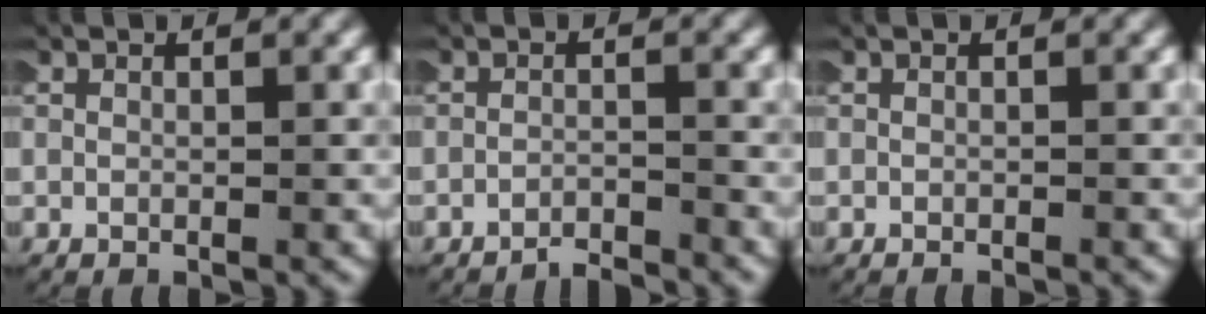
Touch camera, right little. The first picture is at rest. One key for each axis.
{"total": 2.6, "fx": -2.6, "fy": 0.0, "fz": -0.1, "tx": 0.002, "ty": -0.008, "tz": -0.044}
{"total": 0.6, "fx": -0.6, "fy": -0.1, "fz": -0.1, "tx": -0.002, "ty": -0.002, "tz": -0.008}